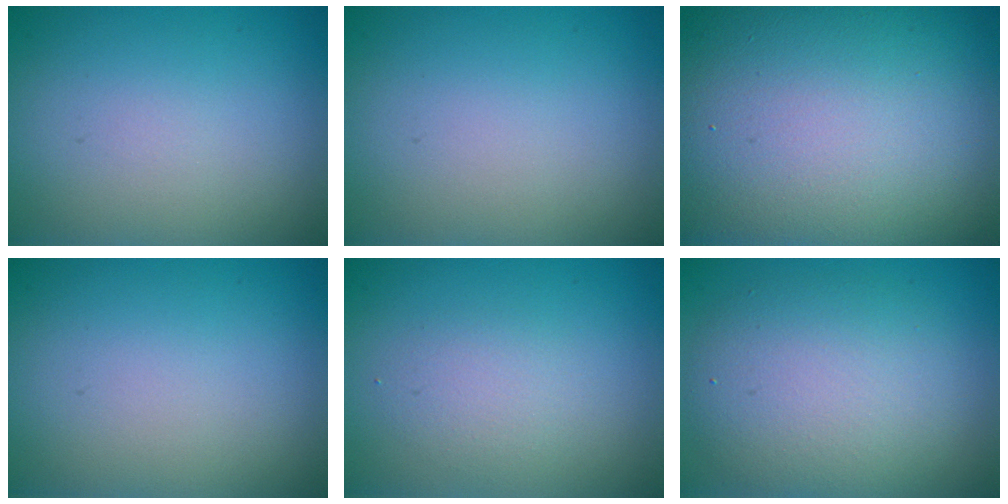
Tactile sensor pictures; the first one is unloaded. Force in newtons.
{"total": 0.0}
{"total": 18.7, "press": 18.7, "slide": 1.1}
{"total": 0.0}
{"total": 1.7, "press": 1.7, "slide": 0.1}
{"total": 5.8, "press": 5.8, "slide": 0.2}